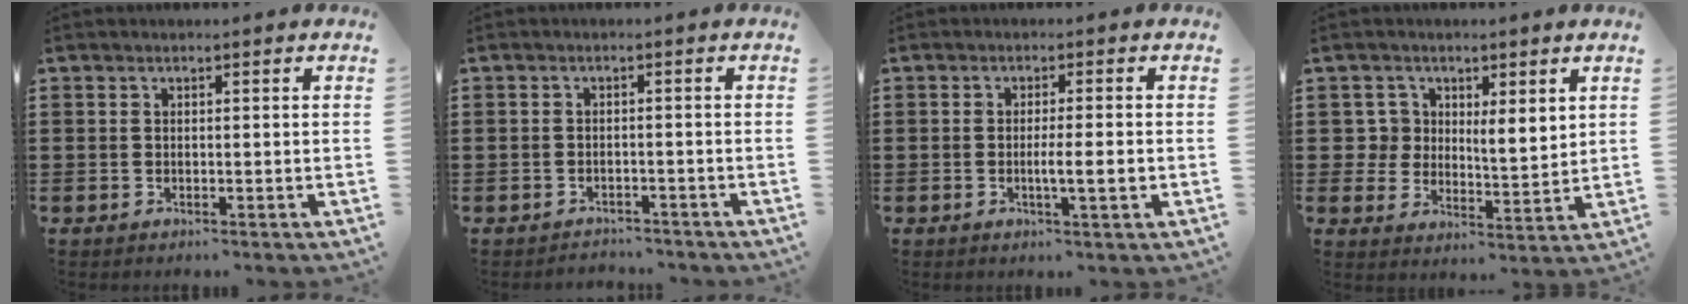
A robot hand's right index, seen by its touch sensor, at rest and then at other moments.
{"total": 1.9, "force": [-1.8, 0.4, -0.3], "torque": [-0.002, 0.004, -0.043]}
{"total": 3.5, "force": [-0.7, 0.2, 3.4], "torque": [-0.058, -0.003, -0.014]}
{"total": 5.0, "force": [2.6, 3.7, 2.0], "torque": [-0.058, 0.014, 0.049]}